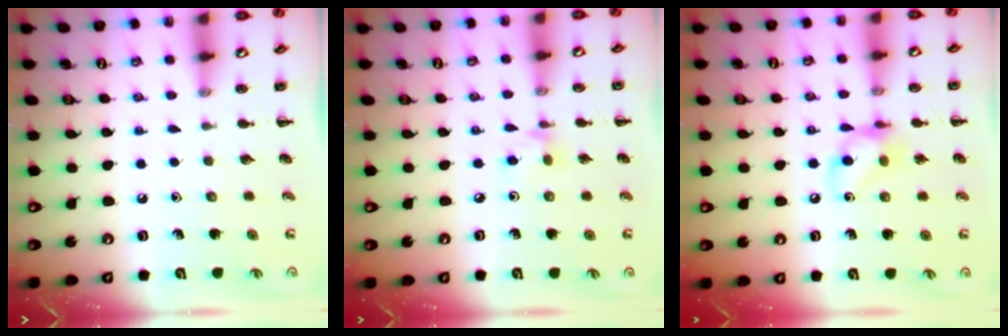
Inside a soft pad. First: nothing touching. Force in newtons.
{"total": 4.4, "press": 4.3, "slide": 1.1}
{"total": 9.7, "press": 9.6, "slide": 1.3}